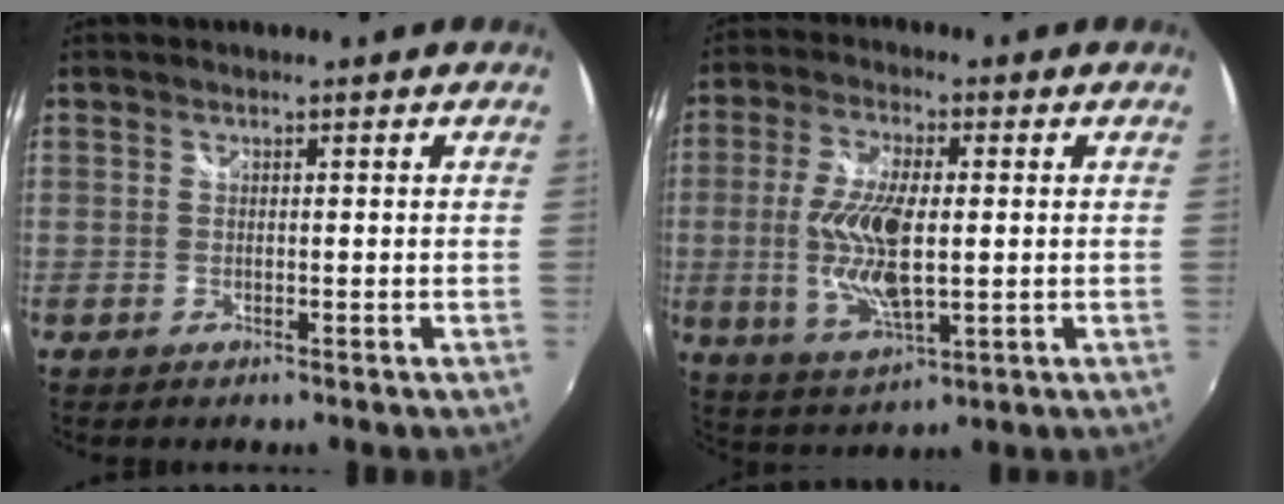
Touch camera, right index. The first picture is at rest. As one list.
[{"total": 12.3, "force": [-0.6, 4.4, 11.4], "torque": [-0.230, -0.008, -0.008]}]